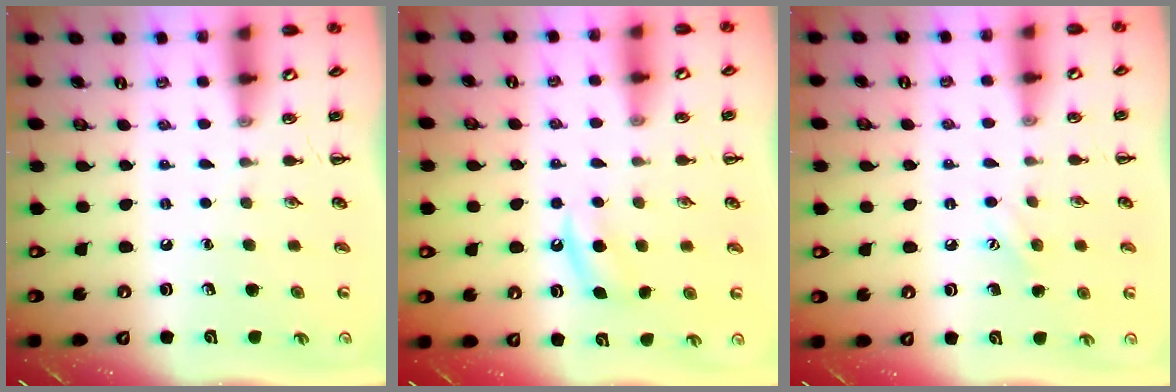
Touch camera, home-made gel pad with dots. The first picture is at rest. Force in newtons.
{"total": 6.1, "press": 5.8, "slide": 1.8}
{"total": 5.9, "press": 5.7, "slide": 1.4}